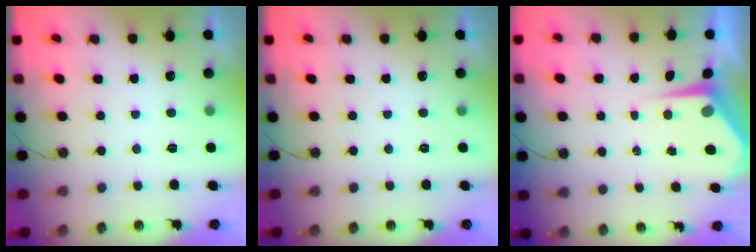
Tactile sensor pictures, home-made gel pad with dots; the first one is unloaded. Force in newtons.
{"total": 0.0}
{"total": 5.5, "press": 5.5, "slide": 0.5}